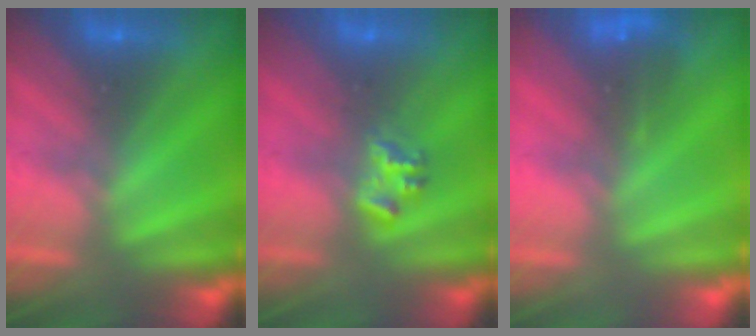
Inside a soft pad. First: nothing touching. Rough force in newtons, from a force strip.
{"total": 2.2}
{"total": 4.6}